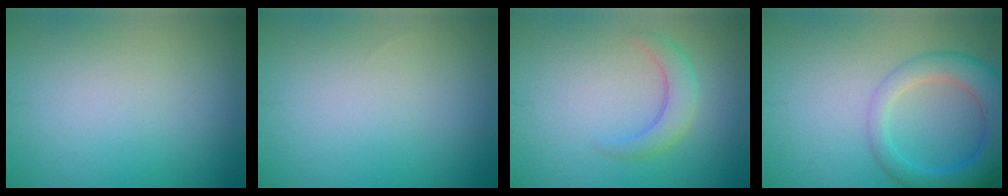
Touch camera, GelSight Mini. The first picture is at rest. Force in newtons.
{"total": 0.0}
{"total": 2.4, "press": 2.4, "slide": 0.1}
{"total": 5.5, "press": 5.5, "slide": 0.3}